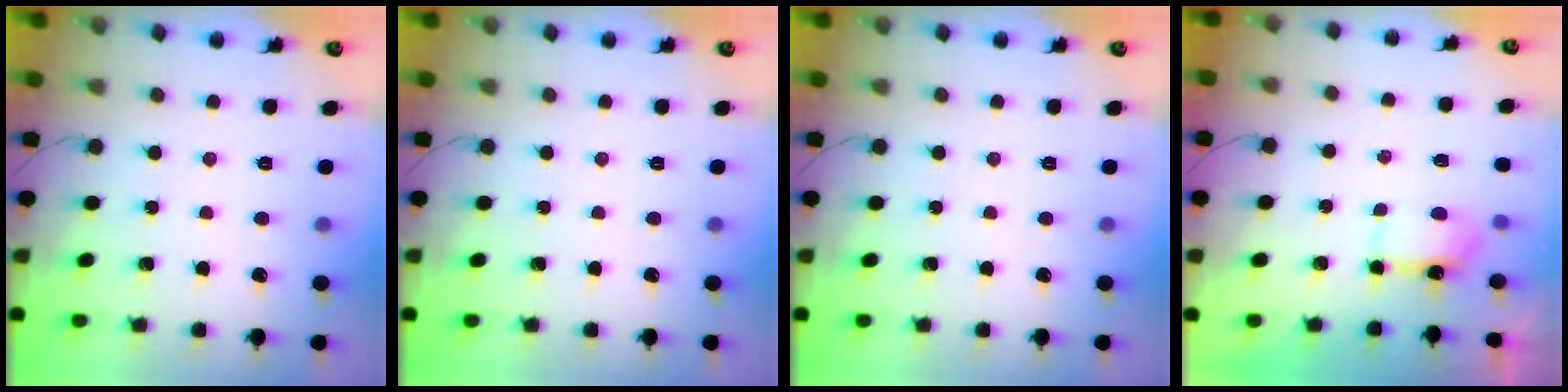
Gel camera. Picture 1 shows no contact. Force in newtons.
{"total": 0.0}
{"total": 0.0}
{"total": 4.2, "press": 4.1, "slide": 0.8}